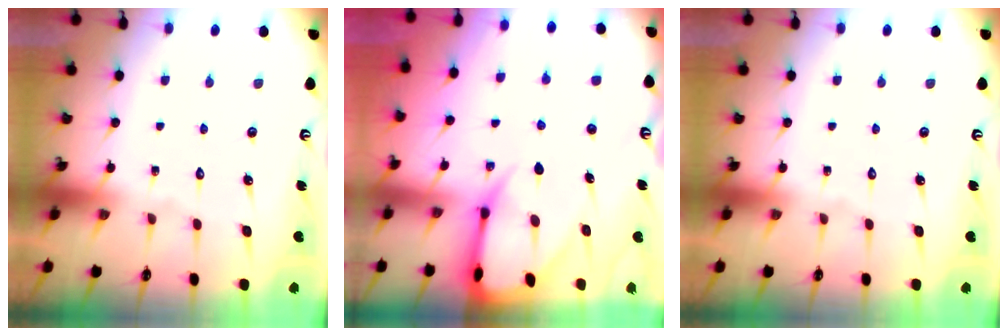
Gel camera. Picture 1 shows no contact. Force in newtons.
{"total": 9.5, "press": 9.4, "slide": 0.9}
{"total": 0.0}